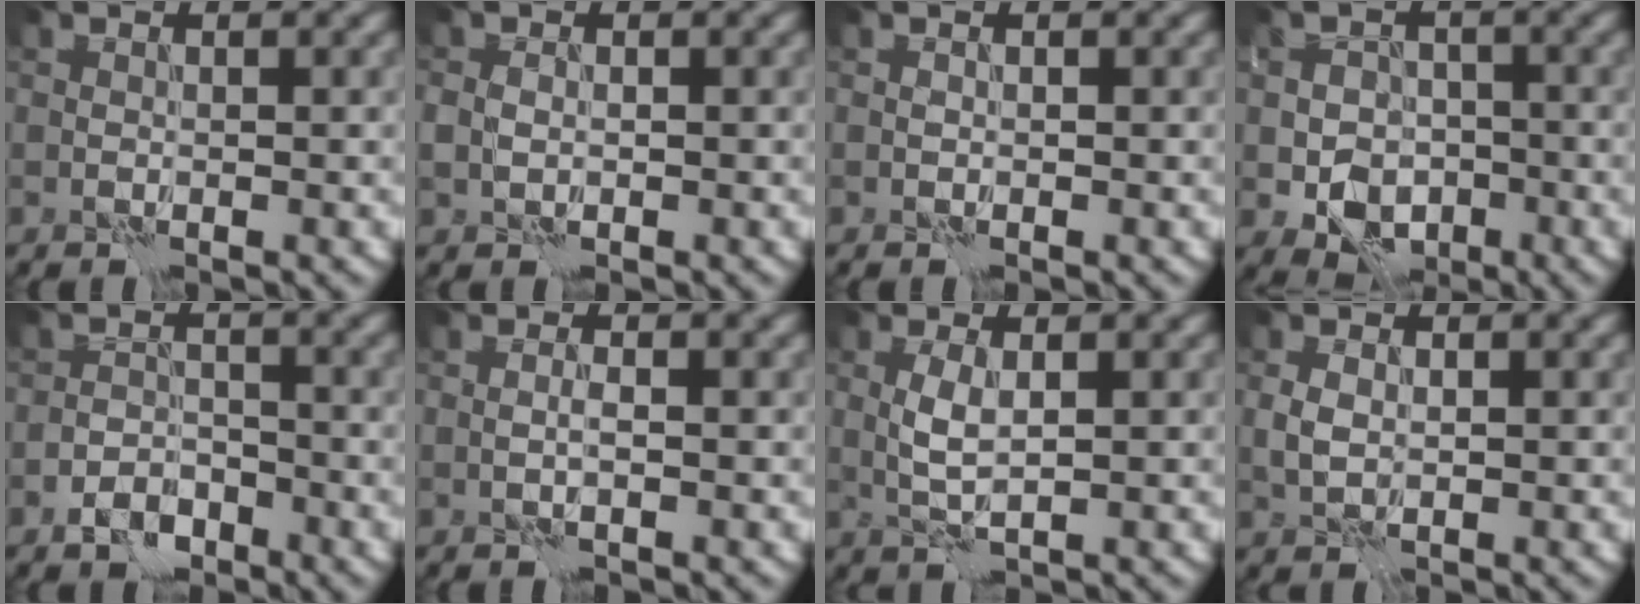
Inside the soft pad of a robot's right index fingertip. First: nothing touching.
{"total": 1.1, "force": [0.1, 0.9, 0.5], "torque": [-0.012, 0.001, 0.001]}
{"total": 0.0}
{"total": 5.5, "force": [-1.9, 4.3, 2.8], "torque": [-0.030, -0.001, -0.035]}
{"total": 2.4, "force": [-1.7, 1.3, 0.9], "torque": [-0.010, 0.006, -0.036]}
{"total": 0.7, "force": [-0.1, -0.1, 0.7], "torque": [-0.014, 0.001, -0.002]}
{"total": 2.0, "force": [0.4, 0.5, 1.9], "torque": [-0.048, 0.002, 0.010]}
{"total": 1.4, "force": [0.2, 1.0, 1.0], "torque": [-0.027, 0.001, 0.007]}